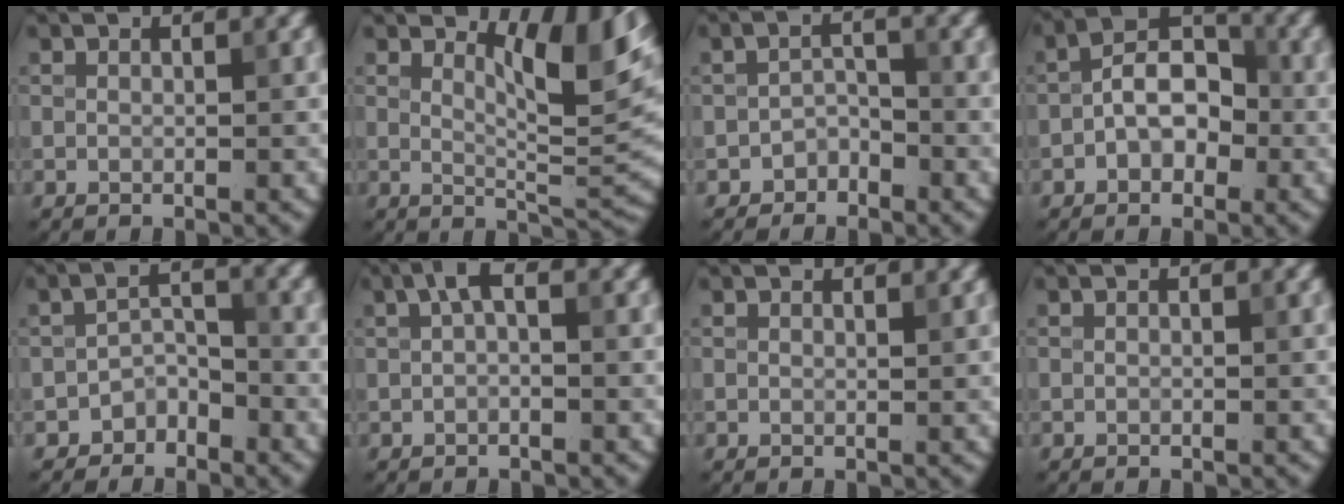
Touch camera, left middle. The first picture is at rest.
{"total": 7.3, "force": [3.8, 2.1, 5.8], "torque": [-0.084, -0.005, 0.062]}
{"total": 1.7, "force": [-1.4, 0.8, 0.4], "torque": [-0.007, 0.011, -0.027]}
{"total": 4.4, "force": [-1.1, 2.8, 3.2], "torque": [-0.047, 0.013, -0.023]}
{"total": 2.3, "force": [-1.9, 1.2, 0.6], "torque": [-0.008, 0.015, -0.036]}
{"total": 1.6, "force": [0.2, 0.5, 1.5], "torque": [-0.032, 0.010, 0.002]}
{"total": 0.8, "force": [0.7, 0.1, 0.3], "torque": [-0.002, 0.000, 0.009]}
{"total": 0.0}